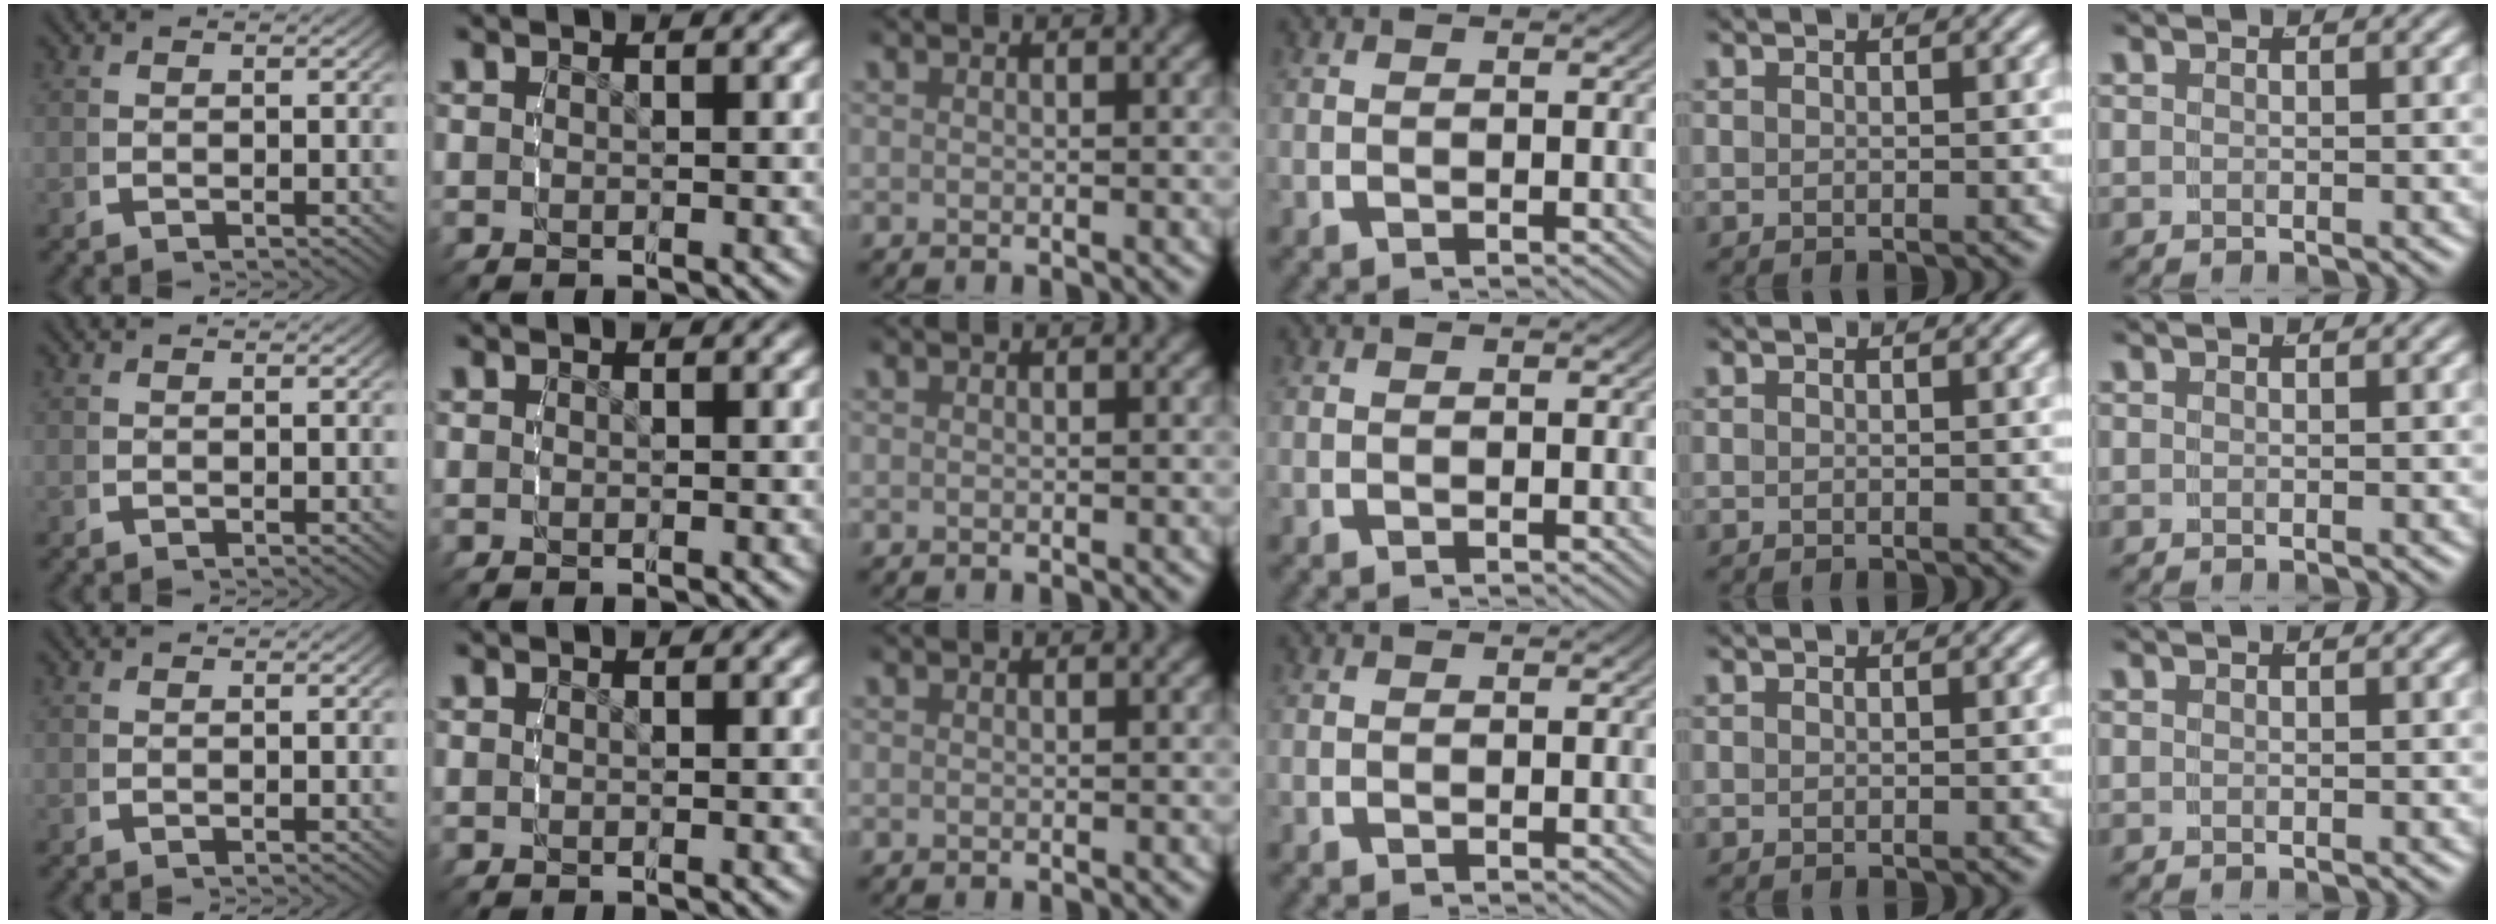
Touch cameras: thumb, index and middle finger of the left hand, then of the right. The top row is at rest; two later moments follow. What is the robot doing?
{"motion": "reach", "object": "jacket"}